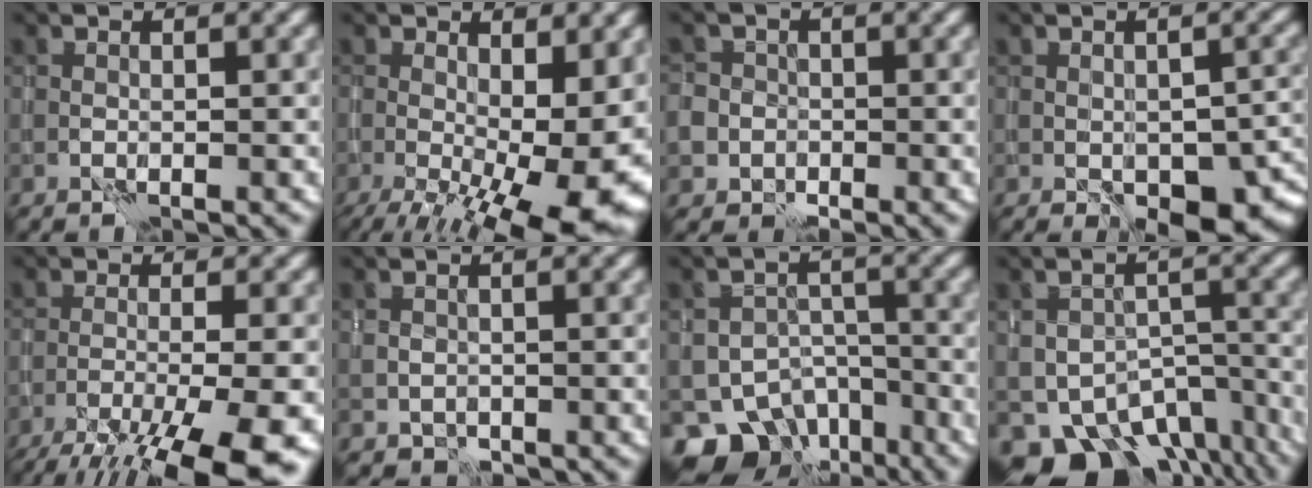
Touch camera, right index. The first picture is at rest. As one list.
[{"total": 13.8, "force": [-3.0, 5.6, 12.3], "torque": [-0.173, -0.029, -0.025]}, {"total": 6.7, "force": [-2.1, 6.2, 1.4], "torque": [-0.035, -0.007, -0.070]}, {"total": 7.5, "force": [-2.9, 4.0, 5.7], "torque": [-0.072, -0.015, -0.029]}, {"total": 11.1, "force": [-6.8, 2.1, 8.5], "torque": [-0.129, -0.015, -0.102]}, {"total": 1.0, "force": [0.0, 0.9, 0.4], "torque": [-0.009, -0.003, 0.004]}, {"total": 8.5, "force": [-6.1, 5.3, 2.5], "torque": [-0.020, -0.011, -0.091]}, {"total": 11.2, "force": [-8.2, 6.5, 4.1], "torque": [-0.054, -0.013, -0.101]}]